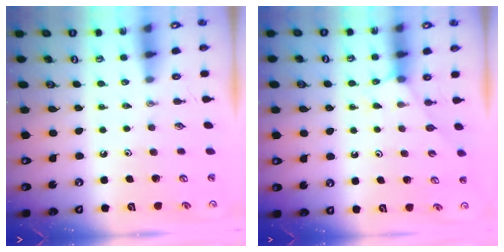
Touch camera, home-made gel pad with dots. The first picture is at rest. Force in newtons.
{"total": 4.1, "press": 4.1, "slide": 0.5}